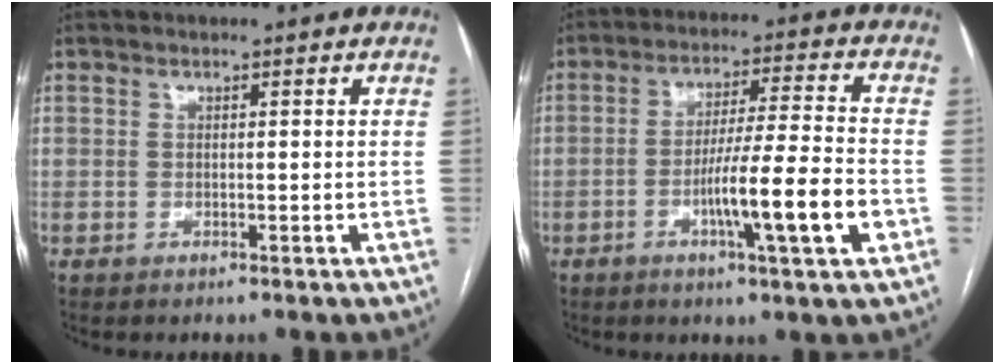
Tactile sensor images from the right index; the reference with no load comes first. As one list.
[{"total": 11.8, "force": [-3.8, -0.3, 11.1], "torque": [-0.188, -0.007, -0.066]}]